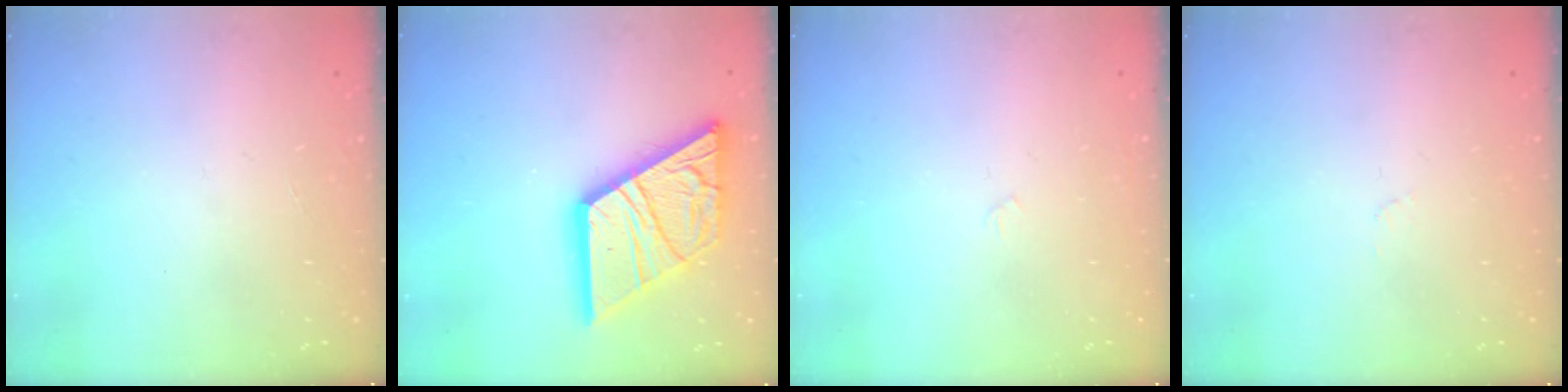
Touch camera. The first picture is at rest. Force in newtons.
{"total": 25.6, "press": 25.4, "slide": 2.9}
{"total": 2.8, "press": 2.8, "slide": 0.5}
{"total": 2.5, "press": 2.4, "slide": 0.3}